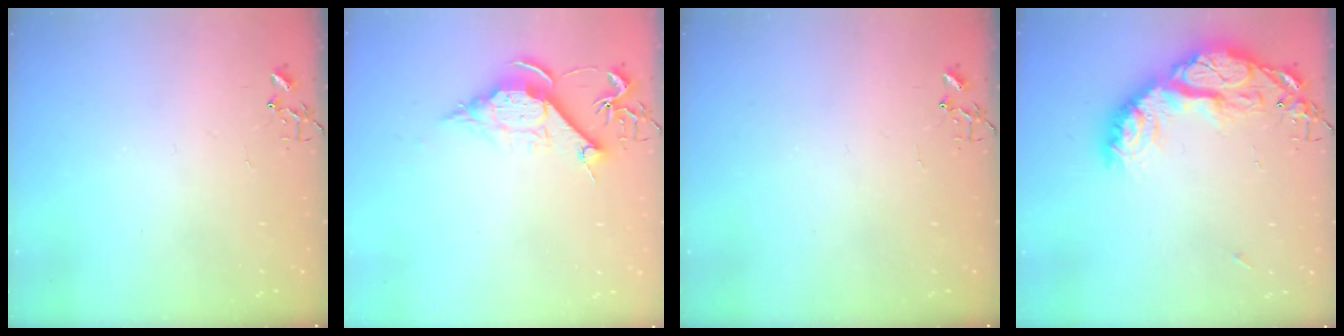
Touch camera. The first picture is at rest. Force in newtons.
{"total": 10.9, "press": 10.9, "slide": 0.3}
{"total": 0.0}
{"total": 20.6, "press": 20.5, "slide": 1.5}